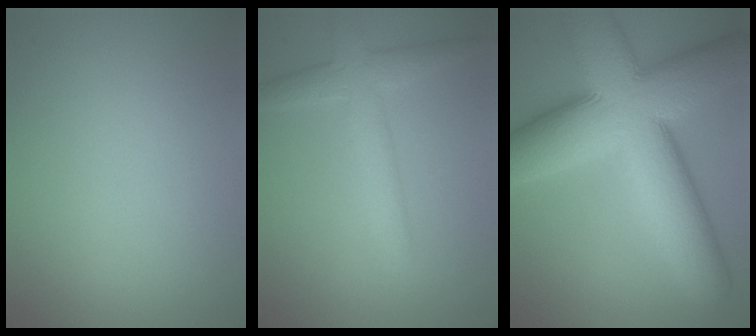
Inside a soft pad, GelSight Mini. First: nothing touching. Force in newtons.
{"total": 3.9, "press": 3.9, "slide": 0.1}
{"total": 15.0, "press": 14.9, "slide": 0.5}